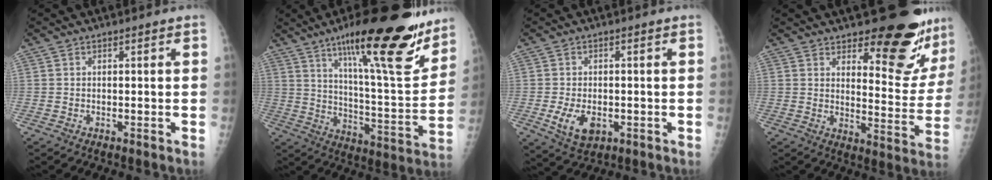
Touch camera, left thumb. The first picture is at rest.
{"total": 25.0, "force": [16.4, 4.9, 18.3], "torque": [-0.243, -0.076, 0.257]}
{"total": 6.4, "force": [-1.7, 4.0, 4.7], "torque": [-0.080, -0.007, -0.021]}
{"total": 17.4, "force": [12.5, 5.9, 10.6], "torque": [-0.093, -0.112, 0.161]}